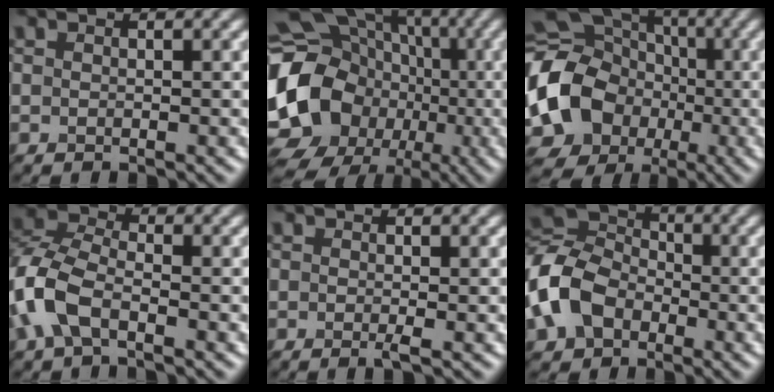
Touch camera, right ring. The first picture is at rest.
{"total": 20.5, "force": [-3.5, 18.0, 9.1], "torque": [-0.167, -0.004, -0.103]}
{"total": 15.6, "force": [-2.2, 13.6, 7.4], "torque": [-0.159, -0.014, -0.070]}
{"total": 6.4, "force": [-2.4, 3.8, 4.6], "torque": [-0.121, 0.010, -0.062]}
{"total": 0.9, "force": [-0.4, 0.0, 0.8], "torque": [-0.020, -0.006, -0.007]}
{"total": 8.4, "force": [-2.3, 6.5, 4.8], "torque": [-0.116, 0.010, -0.065]}